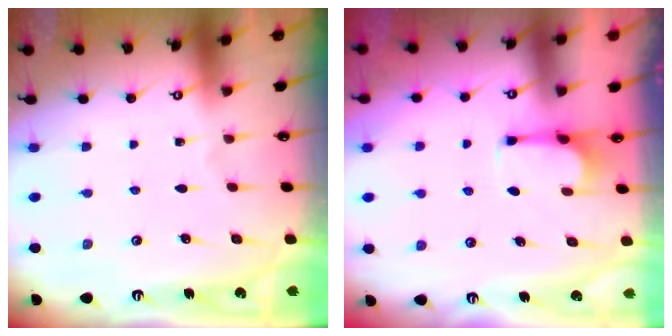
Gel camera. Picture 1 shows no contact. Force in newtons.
{"total": 3.0, "press": 2.9, "slide": 0.6}